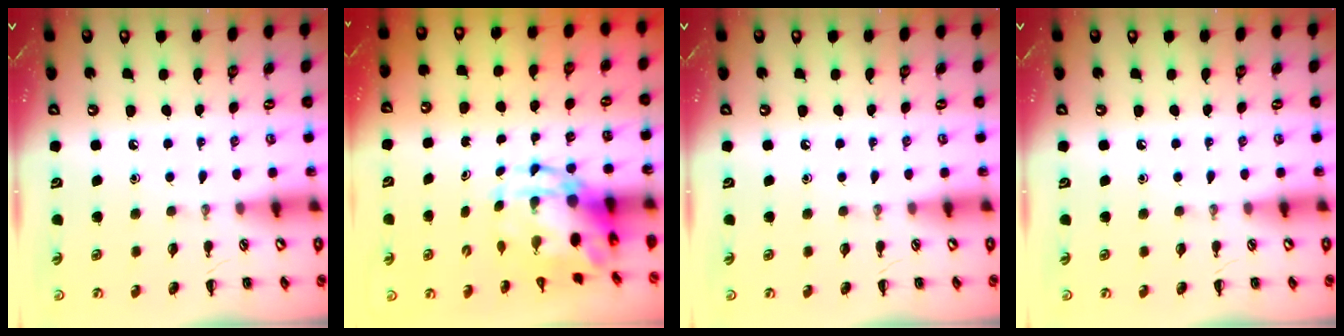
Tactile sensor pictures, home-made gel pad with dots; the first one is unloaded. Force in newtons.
{"total": 6.6, "press": 6.4, "slide": 1.7}
{"total": 0.0}
{"total": 0.0}